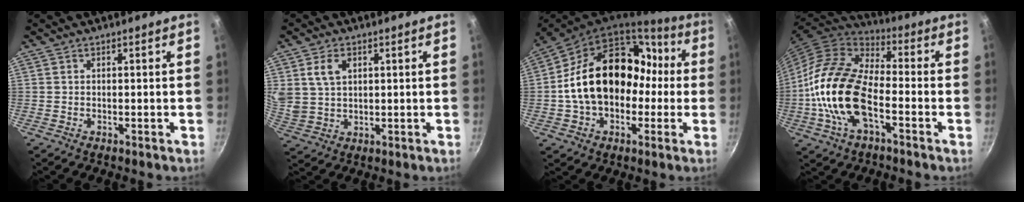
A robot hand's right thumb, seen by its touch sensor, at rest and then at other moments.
{"total": 6.8, "force": [2.5, 4.7, 4.2], "torque": [-0.069, -0.007, 0.056]}
{"total": 23.7, "force": [0.0, 17.1, 16.5], "torque": [-0.246, 0.071, 0.007]}
{"total": 19.6, "force": [-4.8, 10.3, 16.0], "torque": [-0.297, 0.032, -0.106]}